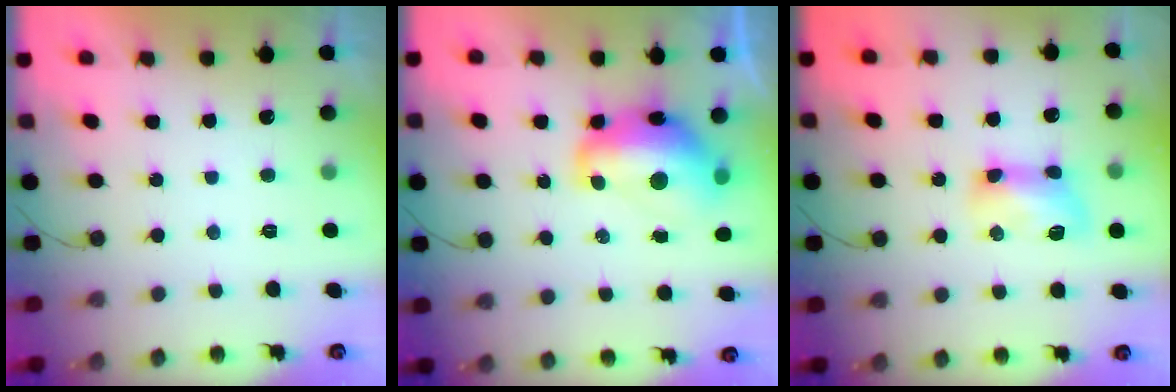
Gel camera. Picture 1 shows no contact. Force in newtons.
{"total": 14.6, "press": 14.6, "slide": 1.0}
{"total": 9.4, "press": 9.4, "slide": 0.7}